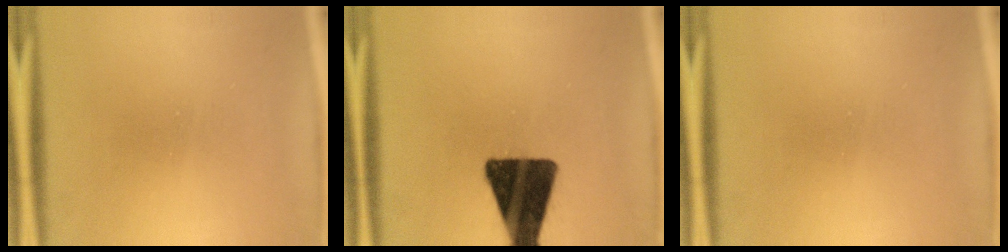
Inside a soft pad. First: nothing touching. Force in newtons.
{"total": 17.1}
{"total": 0.0}